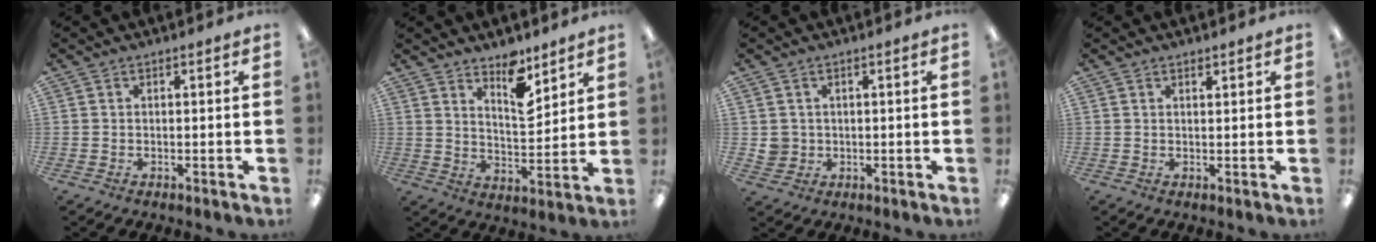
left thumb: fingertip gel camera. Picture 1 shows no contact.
{"total": 9.4, "force": [7.1, 3.5, 5.1], "torque": [-0.062, -0.049, 0.119]}
{"total": 3.0, "force": [0.7, 2.9, 0.3], "torque": [-0.013, 0.006, 0.014]}
{"total": 1.0, "force": [1.0, 0.3, 0.3], "torque": [-0.006, -0.001, 0.018]}